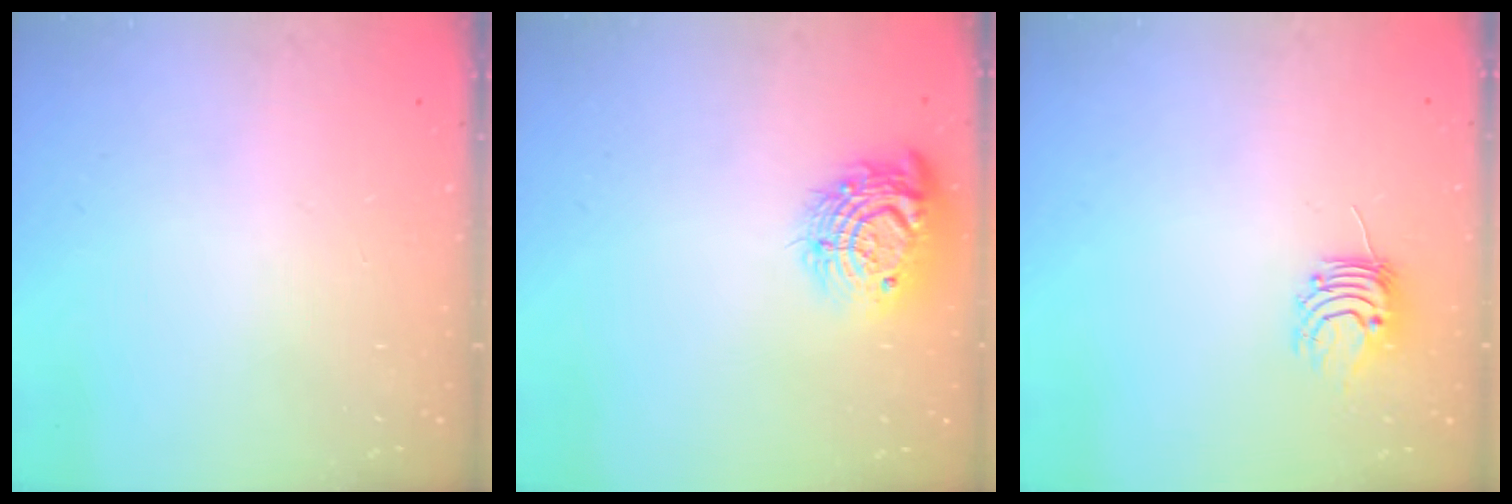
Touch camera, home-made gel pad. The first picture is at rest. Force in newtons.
{"total": 14.5, "press": 14.5, "slide": 0.7}
{"total": 7.7, "press": 7.7, "slide": 0.7}